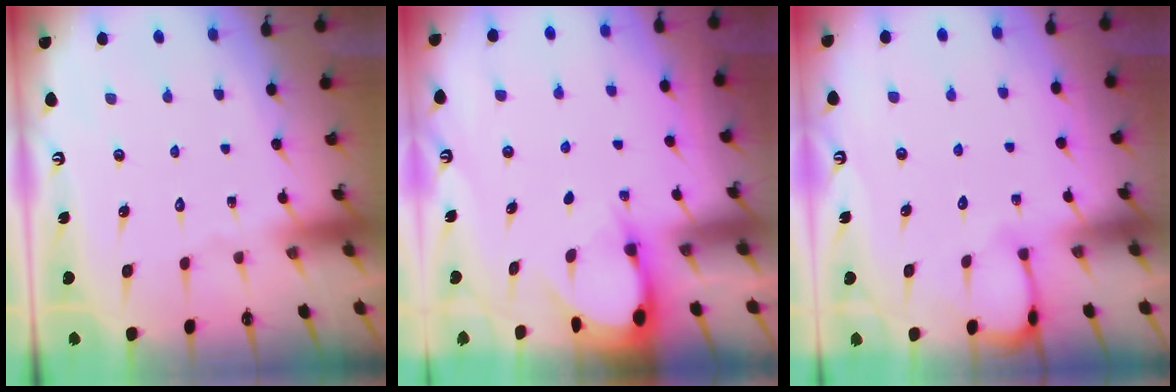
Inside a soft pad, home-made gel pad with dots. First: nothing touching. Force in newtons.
{"total": 2.9, "press": 2.9, "slide": 0.3}
{"total": 3.0, "press": 3.0, "slide": 0.3}